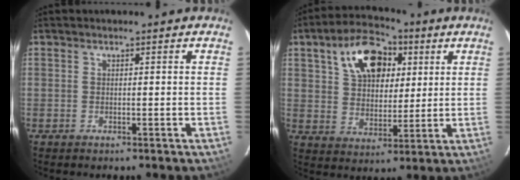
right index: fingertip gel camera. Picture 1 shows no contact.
{"total": 14.0, "force": [5.8, 9.0, 9.0], "torque": [-0.167, 0.035, 0.103]}